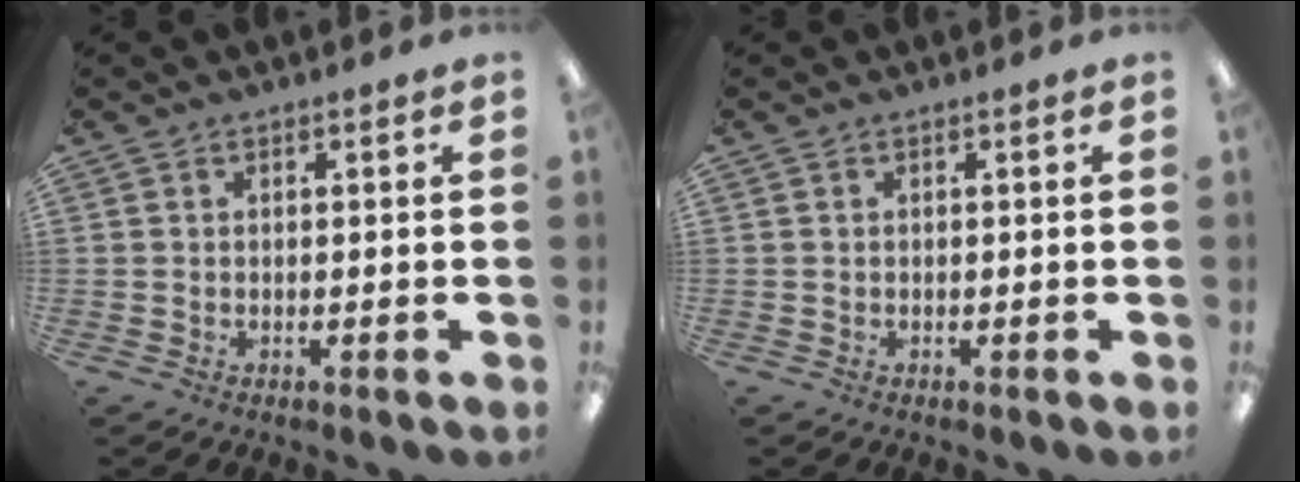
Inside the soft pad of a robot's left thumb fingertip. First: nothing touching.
{"total": 0.0}